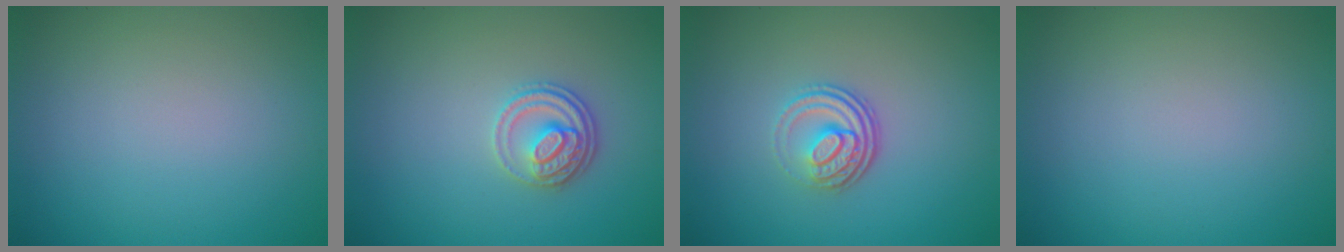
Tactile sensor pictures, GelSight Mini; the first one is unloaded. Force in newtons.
{"total": 2.7, "press": 2.5, "slide": 1.0}
{"total": 3.5, "press": 2.6, "slide": 2.4}
{"total": 0.0}